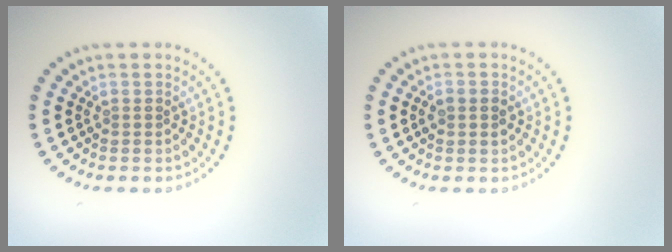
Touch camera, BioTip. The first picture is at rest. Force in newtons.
{"total": 1.3, "press": 1.3, "slide": 0.2}